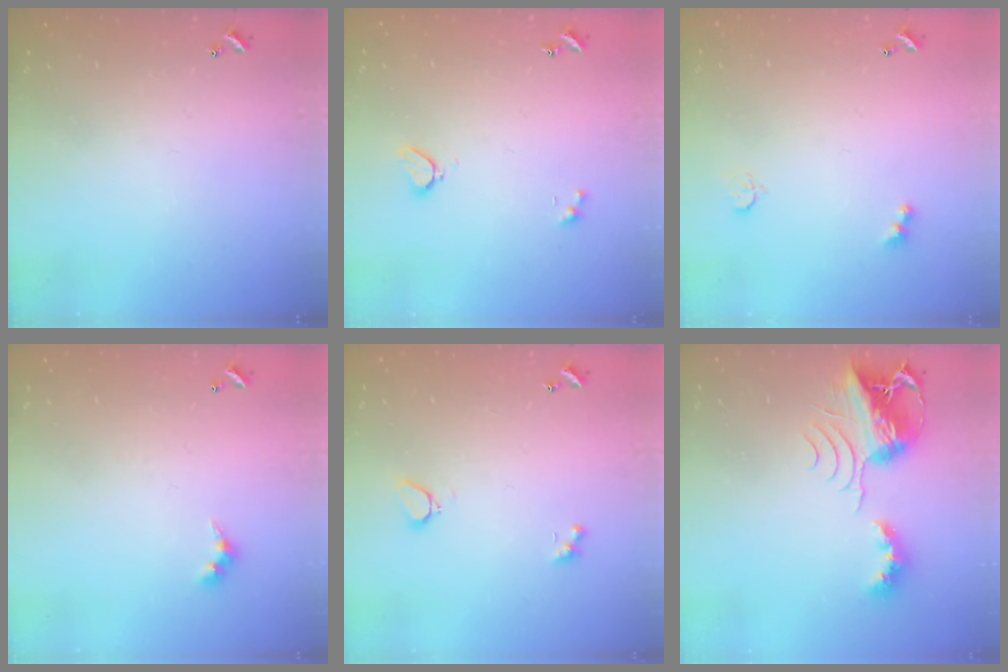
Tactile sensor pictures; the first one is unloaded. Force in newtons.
{"total": 2.1, "press": 2.0, "slide": 0.5}
{"total": 2.9, "press": 2.8, "slide": 0.7}
{"total": 2.4, "press": 2.4, "slide": 0.5}
{"total": 3.7, "press": 3.6, "slide": 0.7}
{"total": 9.4, "press": 9.3, "slide": 1.2}